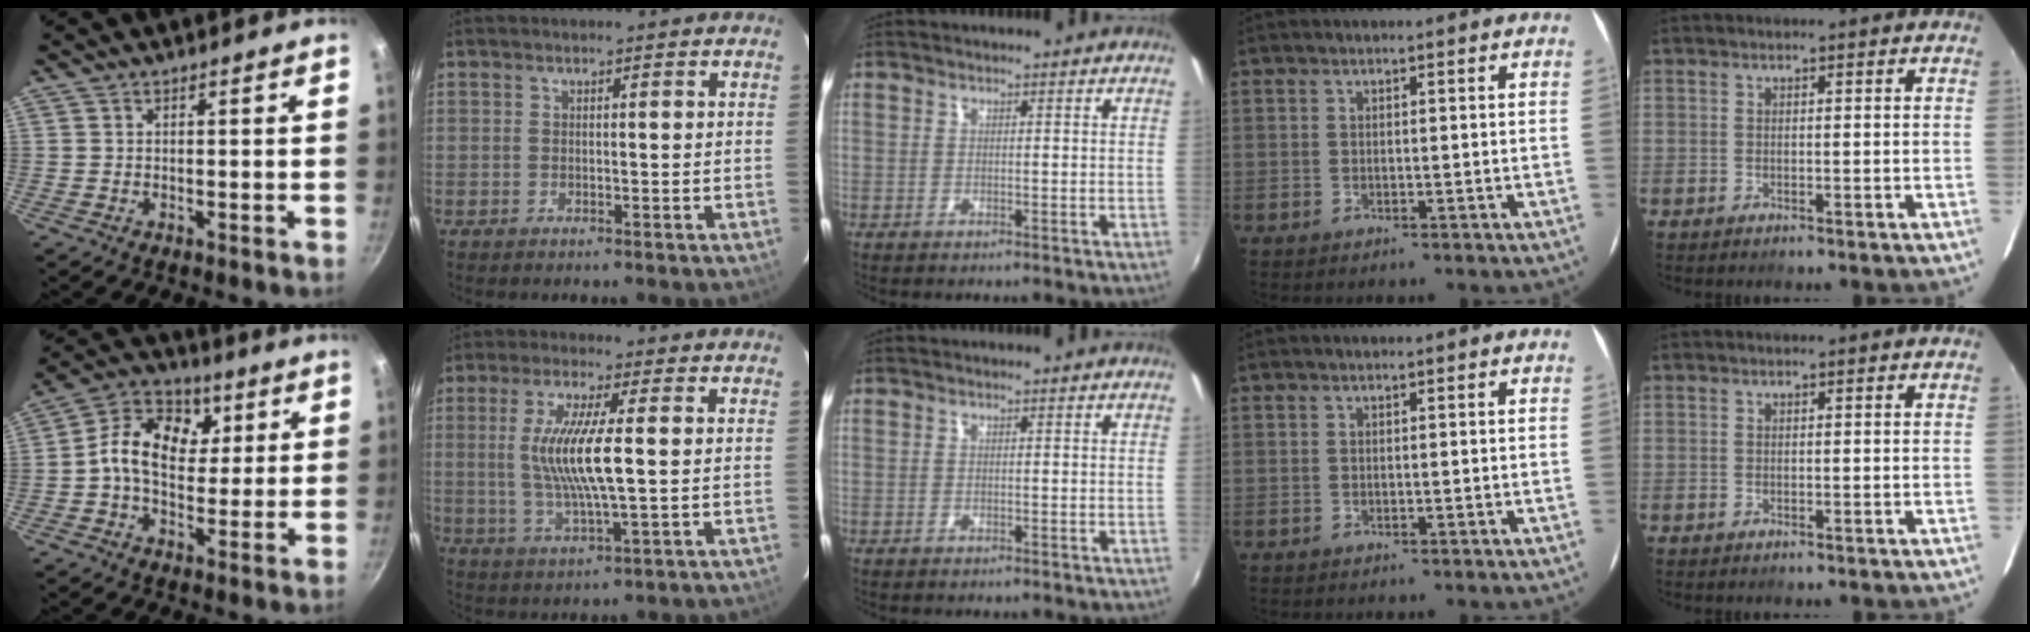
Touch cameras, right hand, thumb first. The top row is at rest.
{"thumb": {"total": 12.5, "force": [2.3, 9.2, 8.1], "torque": [-0.109, 0.004, 0.016]}, "index": {"total": 11.3, "force": [0.6, 1.6, 11.1], "torque": [-0.217, -0.007, 0.016]}}